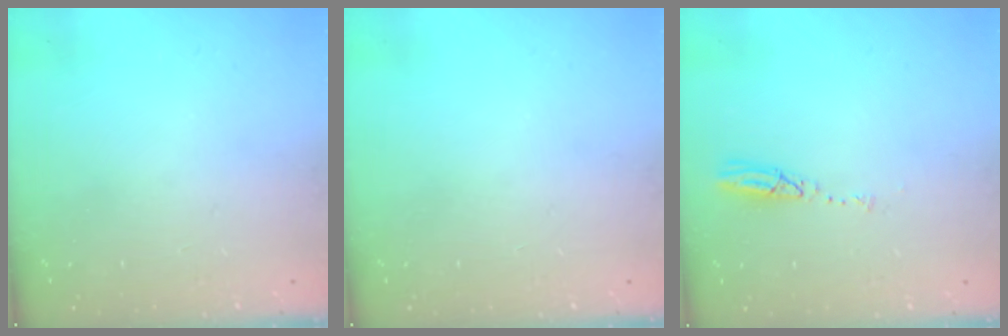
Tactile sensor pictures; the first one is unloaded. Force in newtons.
{"total": 0.0}
{"total": 3.6, "press": 3.6, "slide": 0.2}